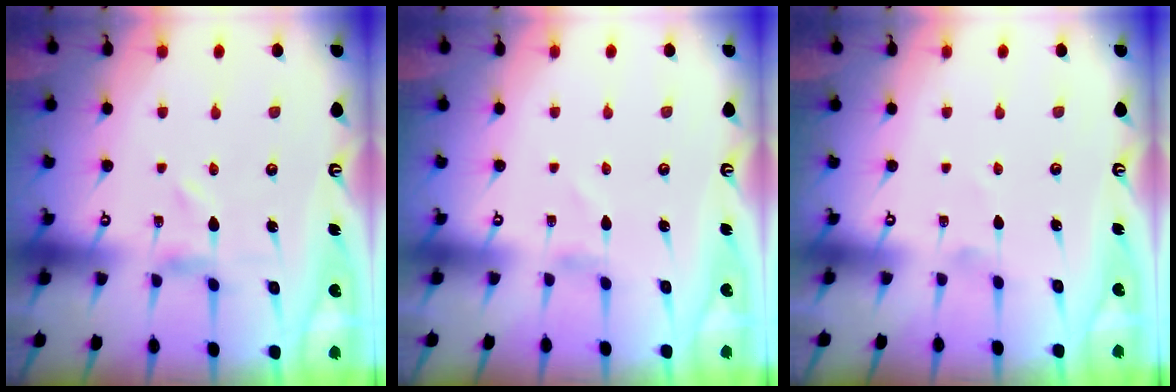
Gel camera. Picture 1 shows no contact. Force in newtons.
{"total": 1.3, "press": 1.3, "slide": 0.1}
{"total": 0.0}